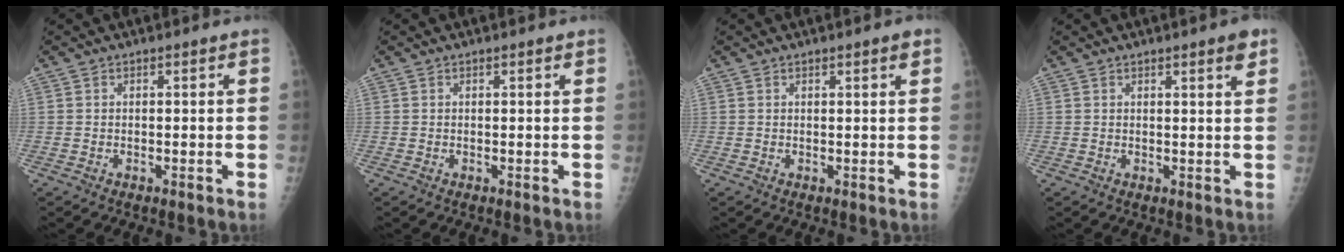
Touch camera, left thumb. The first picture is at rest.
{"total": 0.0}
{"total": 1.2, "force": [0.8, 0.1, 0.9], "torque": [-0.008, -0.003, 0.011]}
{"total": 2.8, "force": [1.8, 0.4, 2.1], "torque": [-0.019, -0.008, 0.022]}